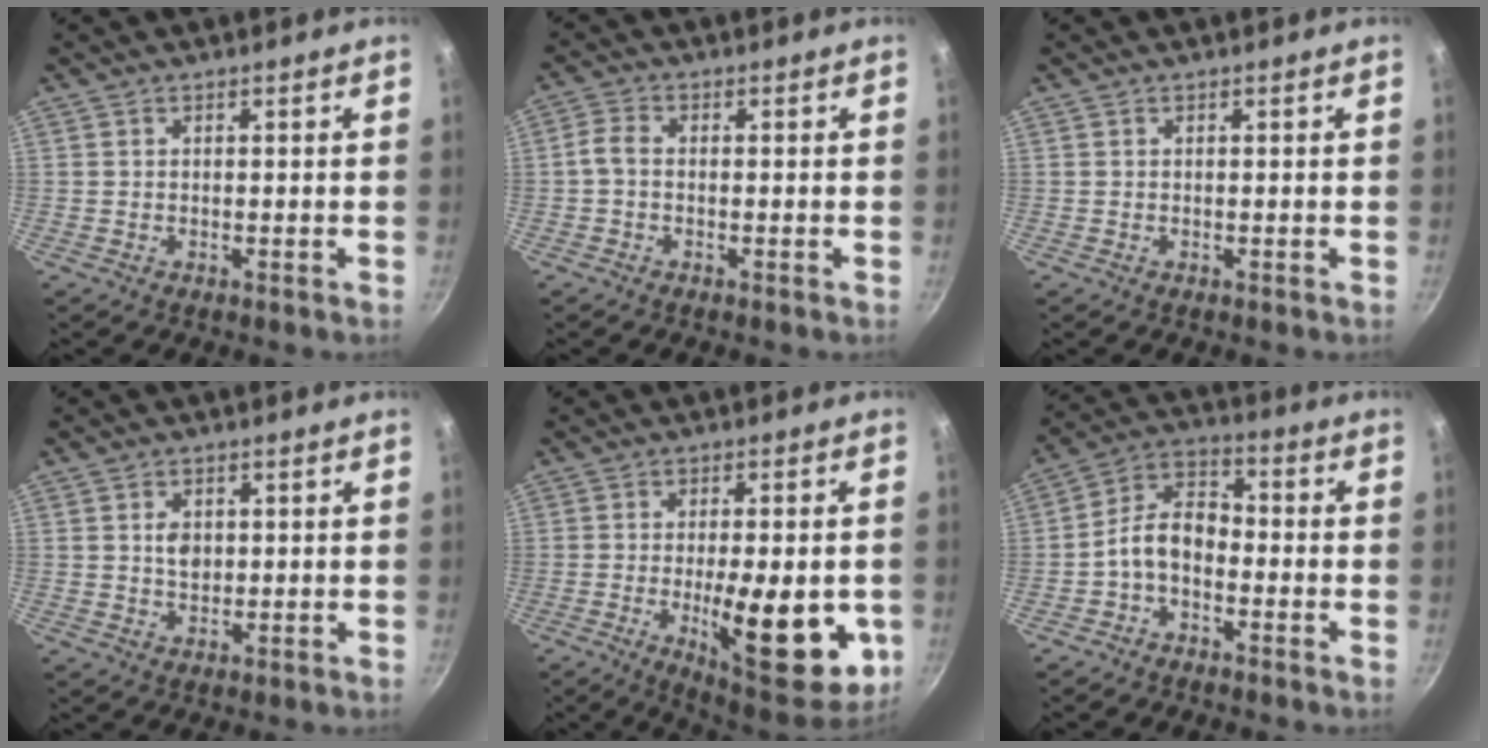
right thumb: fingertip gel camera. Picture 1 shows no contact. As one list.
[{"total": 3.0, "force": [-0.5, 1.8, 2.4], "torque": [-0.050, 0.008, -0.016]}, {"total": 0.0}, {"total": 3.3, "force": [0.6, 2.4, 2.2], "torque": [-0.025, -0.002, 0.012]}, {"total": 19.9, "force": [-4.5, 7.2, 18.0], "torque": [-0.222, -0.017, -0.043]}, {"total": 8.7, "force": [-2.2, 5.6, 6.2], "torque": [-0.105, 0.040, -0.056]}]